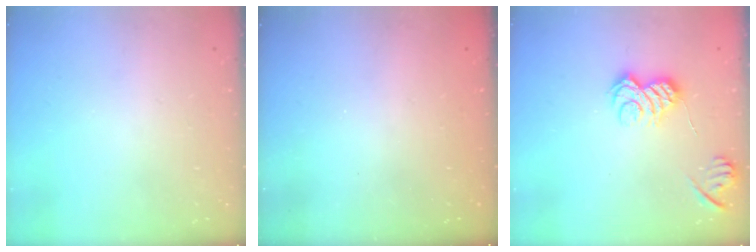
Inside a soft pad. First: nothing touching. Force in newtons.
{"total": 1.8, "press": 1.7, "slide": 0.5}
{"total": 9.6, "press": 9.6, "slide": 0.3}